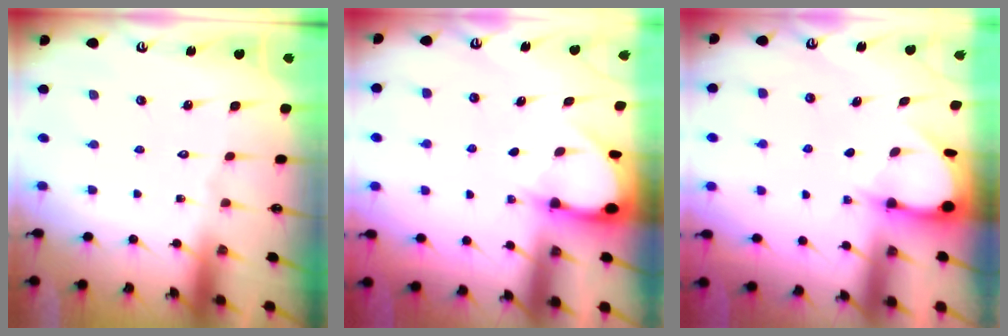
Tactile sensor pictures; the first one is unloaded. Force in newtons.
{"total": 2.9, "press": 2.9, "slide": 0.3}
{"total": 3.5, "press": 3.5, "slide": 0.4}